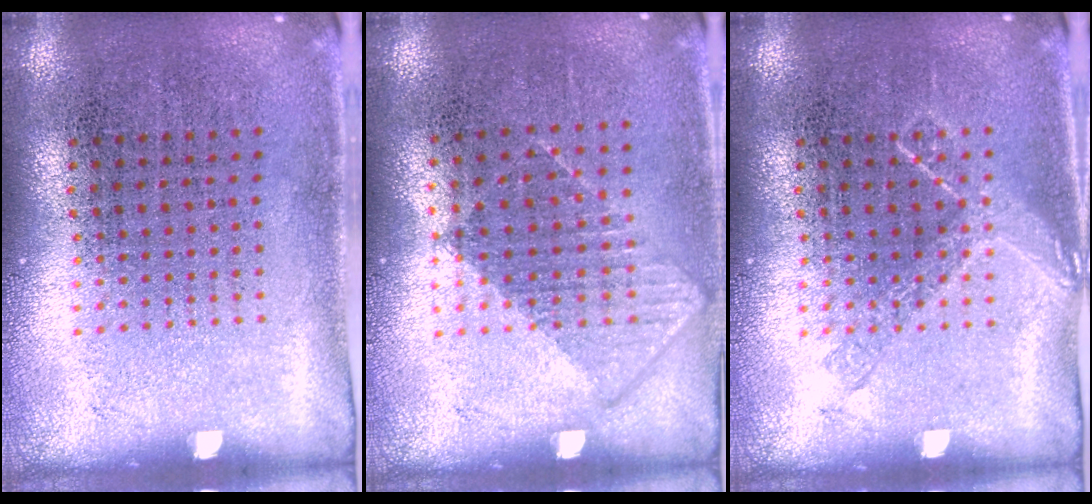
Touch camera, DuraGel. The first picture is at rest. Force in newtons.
{"total": 0.8, "press": 0.6, "slide": 0.4}
{"total": 1.8, "press": 1.8, "slide": 0.4}